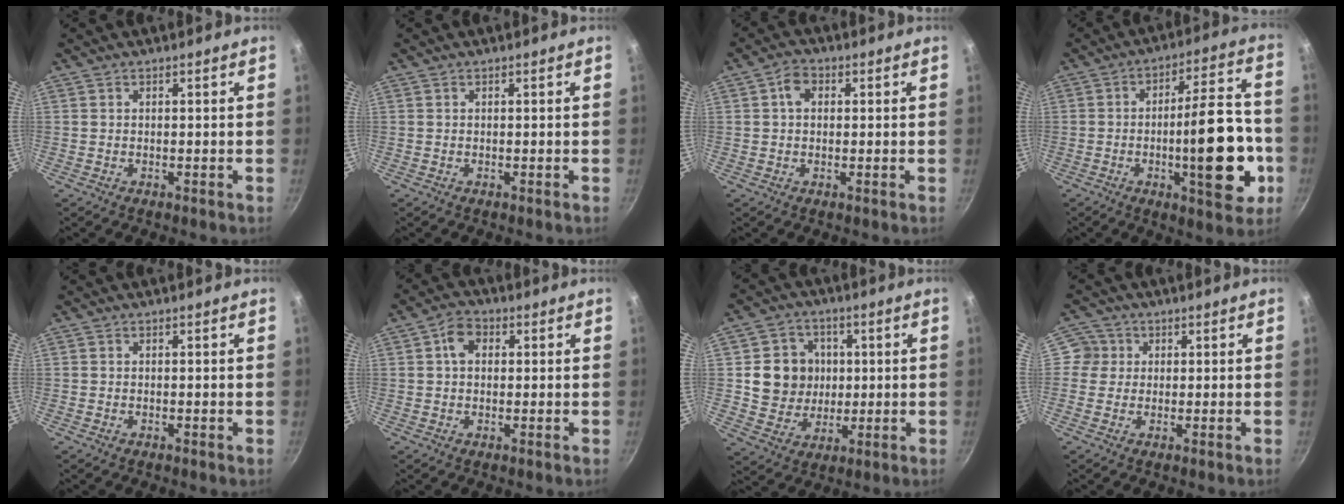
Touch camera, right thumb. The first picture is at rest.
{"total": 0.0}
{"total": 3.6, "force": [0.7, 2.7, 2.3], "torque": [-0.031, 0.008, 0.004]}
{"total": 19.4, "force": [-5.0, 6.2, 17.7], "torque": [-0.223, 0.034, -0.070]}
{"total": 0.0}
{"total": 4.6, "force": [0.9, 3.4, 2.9], "torque": [-0.035, 0.009, 0.006]}
{"total": 10.8, "force": [1.2, 10.0, 4.0], "torque": [-0.032, 0.002, 0.023]}
{"total": 3.8, "force": [0.6, 3.8, 0.5], "torque": [0.025, 0.005, -0.001]}